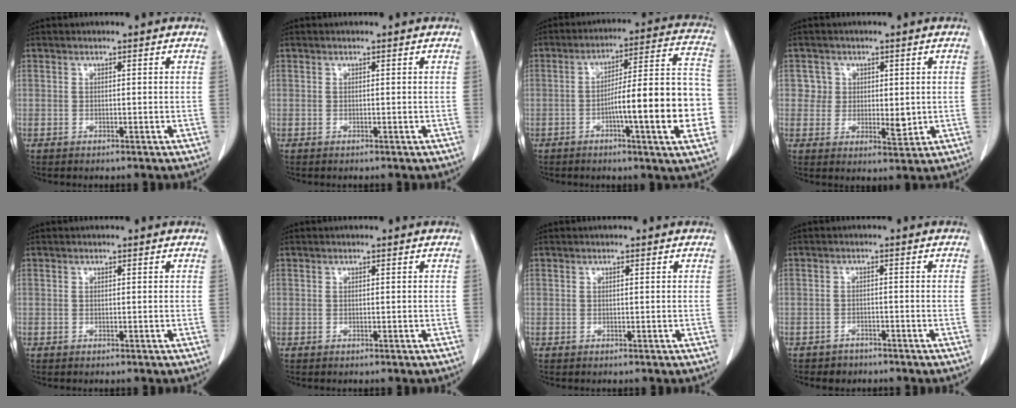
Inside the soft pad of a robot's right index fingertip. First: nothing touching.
{"total": 0.0}
{"total": 17.3, "force": [-4.3, 1.2, 16.7], "torque": [-0.207, 0.023, -0.059]}
{"total": 4.3, "force": [0.9, 3.8, 1.9], "torque": [-0.013, -0.005, 0.015]}
{"total": 0.0}
{"total": 0.0}
{"total": 0.0}
{"total": 2.5, "force": [-2.0, 1.4, 0.0], "torque": [-0.010, 0.005, -0.031]}